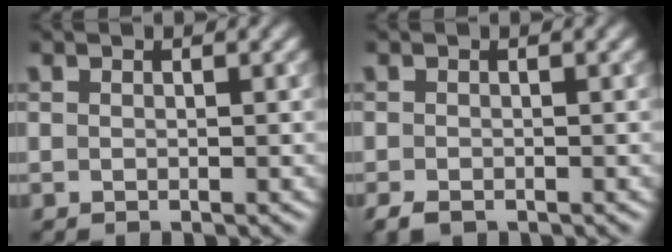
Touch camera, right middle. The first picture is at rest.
{"total": 1.6, "force": [-1.2, 0.7, 0.8], "torque": [-0.016, -0.006, -0.021]}